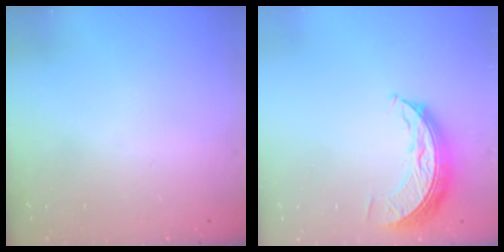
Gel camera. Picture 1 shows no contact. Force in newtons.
{"total": 8.3, "press": 8.3, "slide": 0.6}